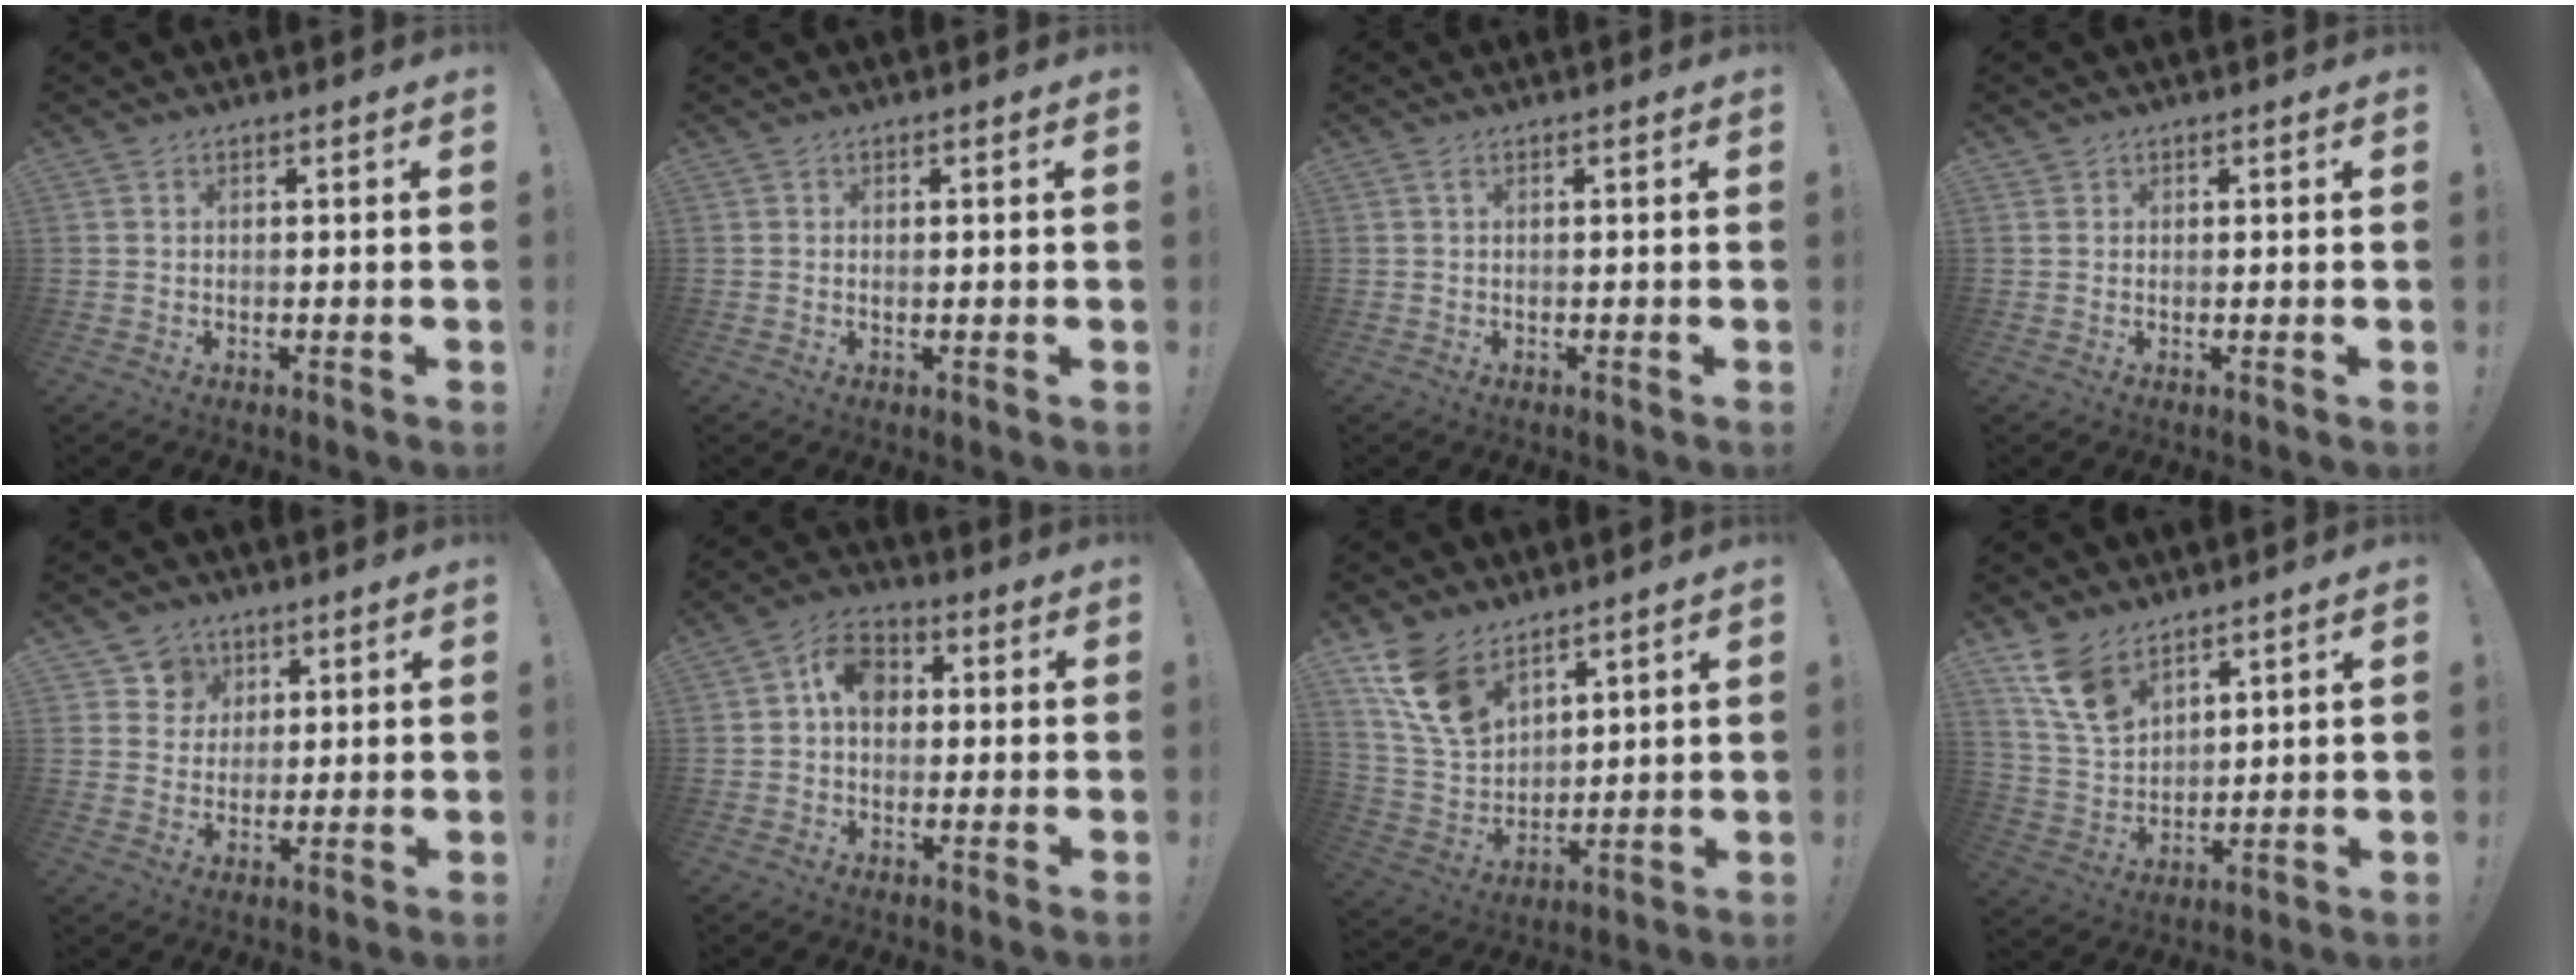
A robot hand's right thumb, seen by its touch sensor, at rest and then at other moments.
{"total": 0.5, "force": [0.3, -0.1, 0.4], "torque": [-0.001, -0.003, 0.004]}
{"total": 0.9, "force": [0.2, 0.2, 0.8], "torque": [-0.021, 0.002, 0.004]}
{"total": 0.7, "force": [0.6, 0.3, 0.1], "torque": [0.006, -0.004, 0.011]}
{"total": 6.7, "force": [2.9, 6.0, 0.7], "torque": [-0.012, -0.021, 0.058]}
{"total": 8.7, "force": [1.5, 6.6, 5.4], "torque": [-0.079, 0.011, 0.028]}
{"total": 14.2, "force": [9.2, 8.3, 6.9], "torque": [-0.133, -0.049, 0.183]}
{"total": 11.6, "force": [8.2, 6.2, 5.4], "torque": [-0.108, -0.042, 0.165]}